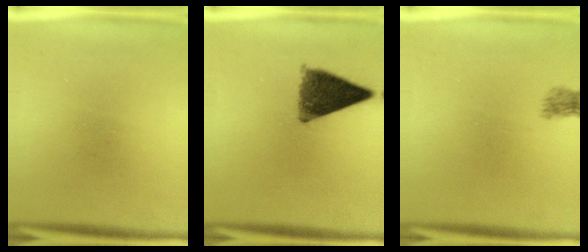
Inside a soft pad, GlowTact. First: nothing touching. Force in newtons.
{"total": 9.6}
{"total": 1.8}